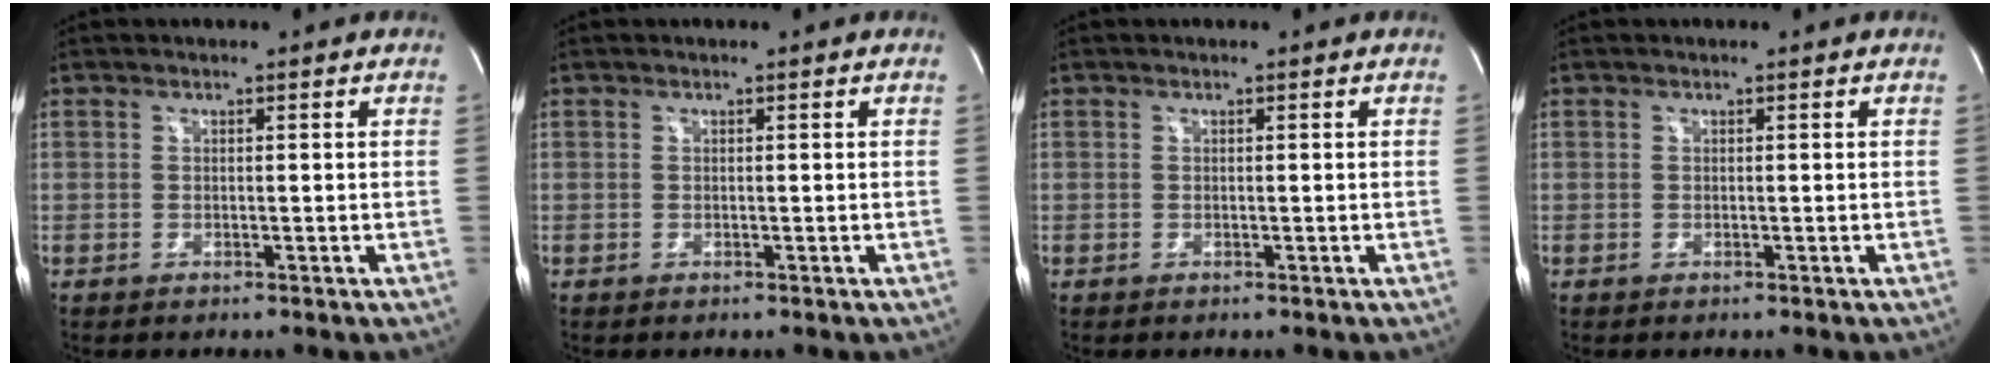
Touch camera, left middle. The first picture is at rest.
{"total": 0.0}
{"total": 0.0}
{"total": 0.0}